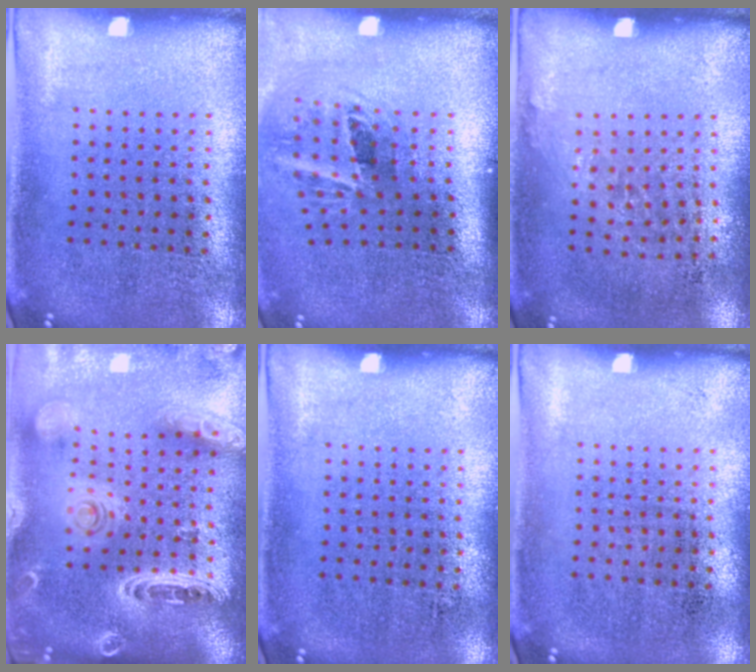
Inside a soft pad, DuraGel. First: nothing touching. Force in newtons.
{"total": 2.0, "press": 1.2, "slide": 1.6}
{"total": 0.8, "press": 0.6, "slide": 0.5}
{"total": 2.6, "press": 2.3, "slide": 1.1}
{"total": 0.0}
{"total": 0.0}